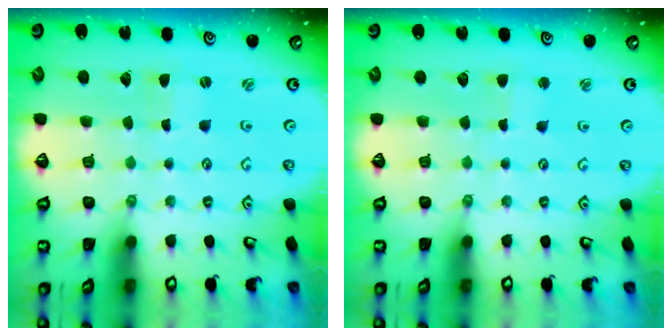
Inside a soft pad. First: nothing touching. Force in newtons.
{"total": 1.8, "press": 1.7, "slide": 0.3}